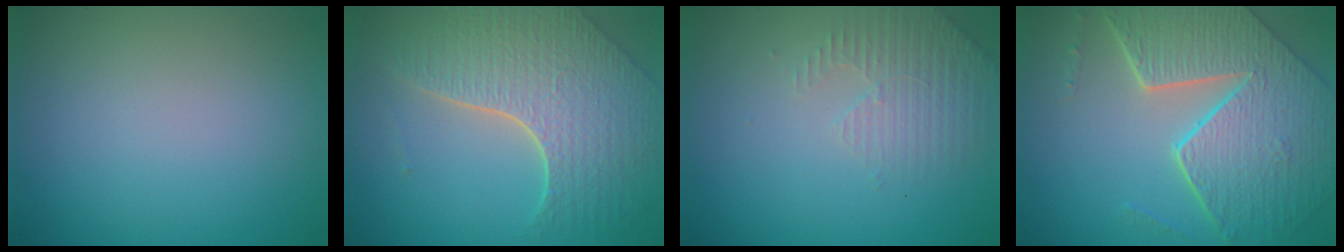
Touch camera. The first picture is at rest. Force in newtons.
{"total": 7.6, "press": 5.5, "slide": 5.2}
{"total": 2.8, "press": 2.7, "slide": 0.8}
{"total": 9.0, "press": 6.4, "slide": 6.4}